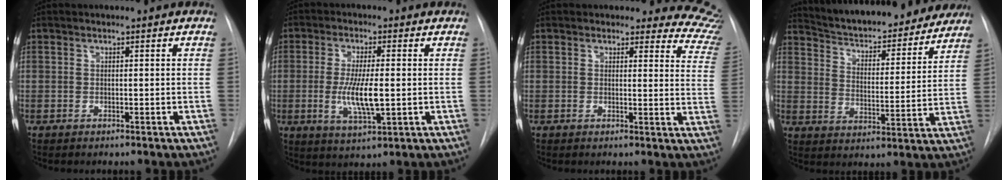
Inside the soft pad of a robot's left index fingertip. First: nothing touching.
{"total": 7.6, "force": [-0.8, 1.6, 7.3], "torque": [-0.145, -0.016, -0.014]}
{"total": 11.5, "force": [11.1, 2.9, 0.1], "torque": [0.058, -0.097, 0.065]}
{"total": 22.8, "force": [20.9, 5.2, 7.6], "torque": [-0.117, -0.018, 0.282]}